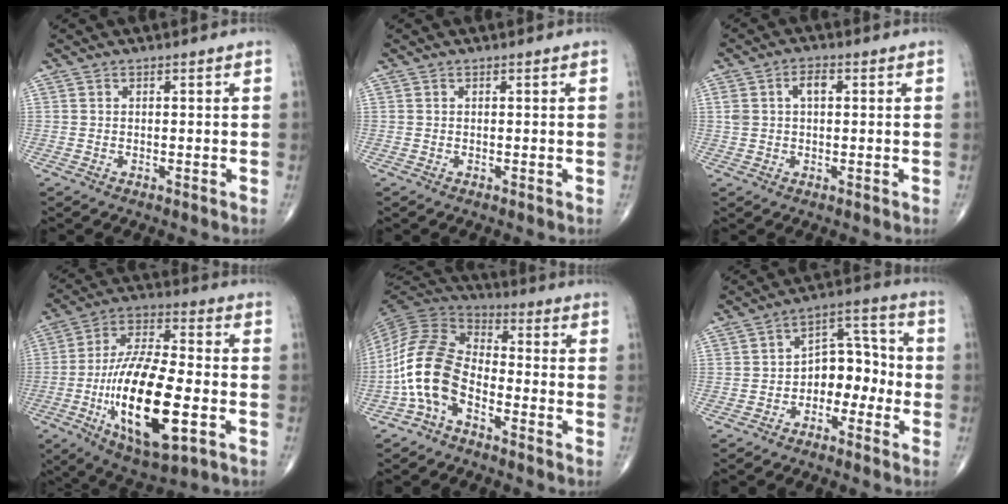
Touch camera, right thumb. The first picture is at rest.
{"total": 0.0}
{"total": 4.3, "force": [1.0, 2.5, 3.4], "torque": [-0.068, 0.013, 0.020]}
{"total": 22.4, "force": [-5.8, 8.3, 20.0], "torque": [-0.368, 0.018, -0.087]}
{"total": 12.8, "force": [-4.8, 7.2, 9.4], "torque": [-0.190, 0.054, -0.107]}
{"total": 9.3, "force": [-2.7, 6.3, 6.3], "torque": [-0.054, 0.050, -0.055]}